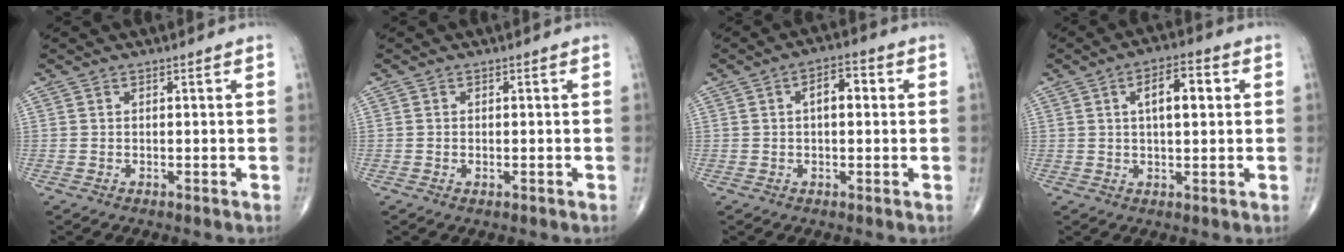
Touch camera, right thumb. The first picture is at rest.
{"total": 0.7, "force": [-0.2, 0.4, 0.5], "torque": [-0.012, 0.001, -0.003]}
{"total": 5.1, "force": [0.8, 2.6, 4.3], "torque": [-0.055, 0.013, 0.006]}
{"total": 7.5, "force": [1.8, 3.1, 6.6], "torque": [-0.090, 0.007, 0.023]}